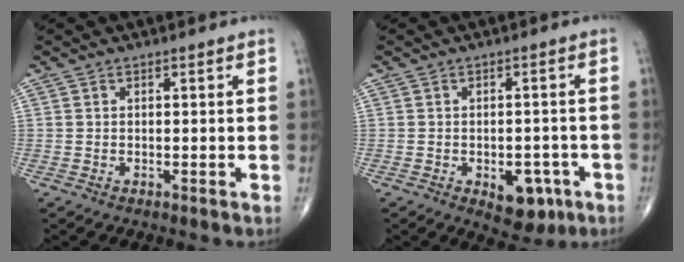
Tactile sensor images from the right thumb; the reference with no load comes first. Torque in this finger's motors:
{"motor_torque": [1.39, 1.11, 0.45, -0.63, 0.02]}